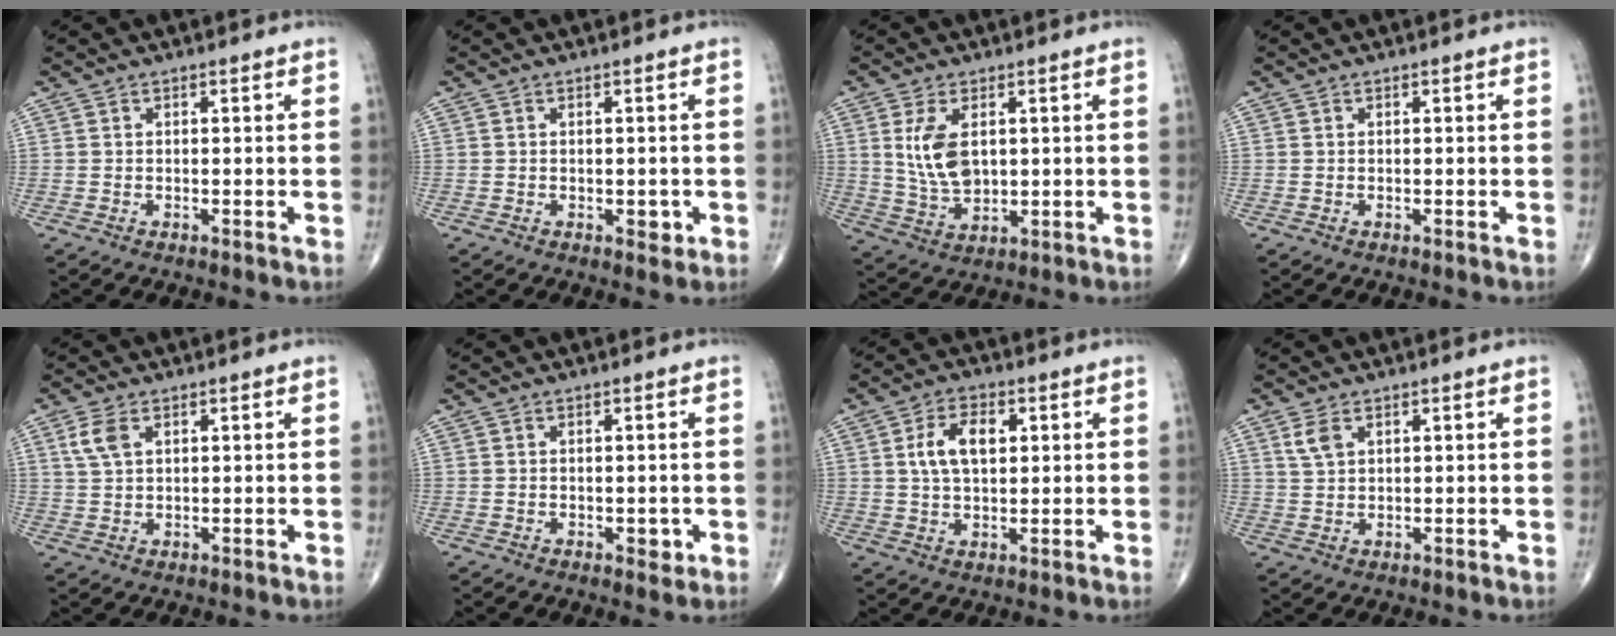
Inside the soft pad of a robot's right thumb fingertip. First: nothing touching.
{"total": 1.9, "force": [-0.4, 1.1, 1.4], "torque": [-0.006, 0.000, -0.004]}
{"total": 9.0, "force": [1.9, 5.1, 7.2], "torque": [-0.134, -0.013, 0.050]}
{"total": 0.0}
{"total": 4.1, "force": [1.8, 2.3, 2.9], "torque": [-0.065, 0.004, 0.039]}
{"total": 1.8, "force": [-0.4, 1.1, 1.3], "torque": [-0.003, 0.000, -0.003]}
{"total": 8.0, "force": [1.9, 4.5, 6.3], "torque": [-0.105, 0.004, 0.035]}
{"total": 3.2, "force": [1.6, 1.8, 2.1], "torque": [-0.042, 0.001, 0.038]}